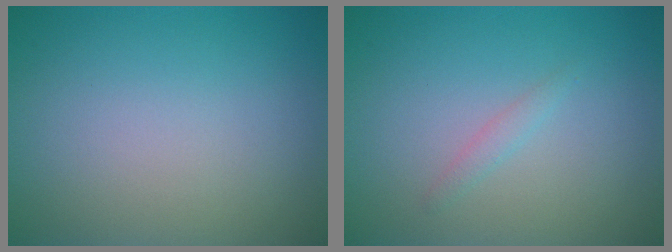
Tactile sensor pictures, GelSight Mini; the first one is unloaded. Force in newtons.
{"total": 0.8, "press": 0.8, "slide": 0.1}